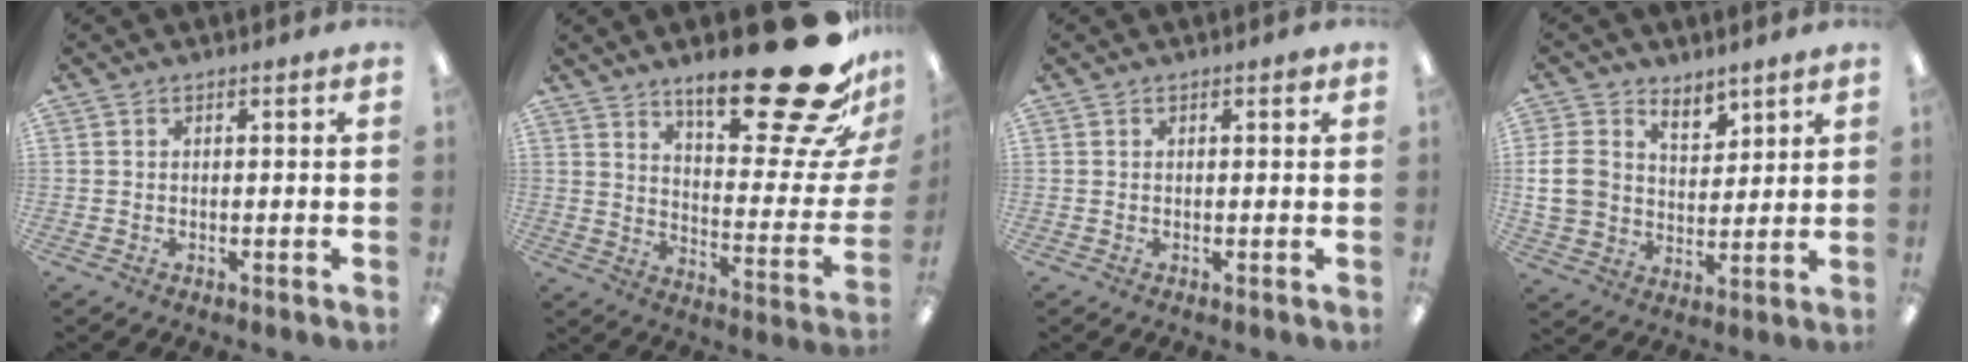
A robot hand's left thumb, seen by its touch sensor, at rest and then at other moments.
{"total": 27.3, "force": [18.2, 7.8, 18.9], "torque": [-0.261, -0.128, 0.293]}
{"total": 0.7, "force": [0.4, 0.3, 0.5], "torque": [-0.002, 0.000, 0.004]}
{"total": 9.8, "force": [5.0, 7.7, 3.5], "torque": [-0.077, -0.025, 0.098]}